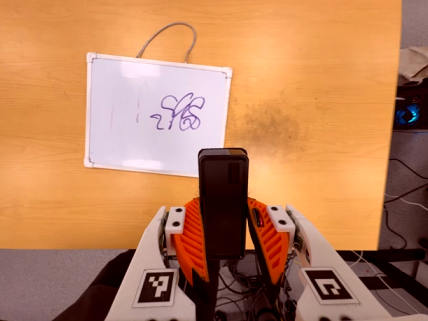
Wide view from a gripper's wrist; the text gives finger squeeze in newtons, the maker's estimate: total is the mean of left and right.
{"total": 4.7, "left": 3.2, "right": 6.1}